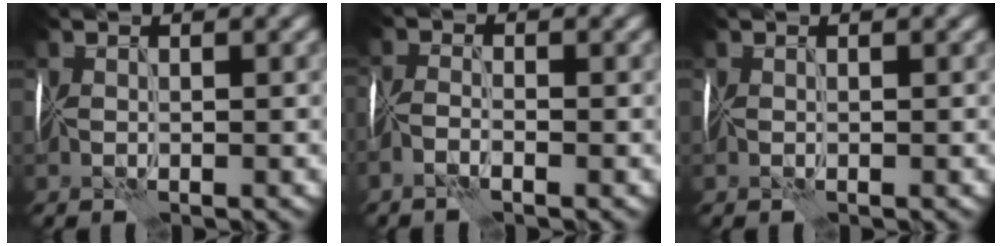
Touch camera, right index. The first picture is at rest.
{"total": 1.7, "force": [-1.4, 0.2, 1.0], "torque": [-0.028, 0.000, -0.037]}
{"total": 0.0}